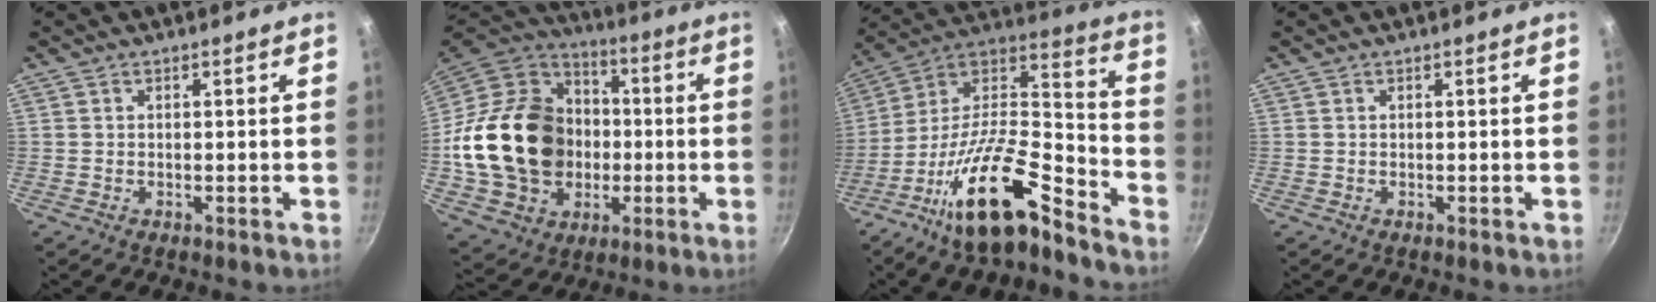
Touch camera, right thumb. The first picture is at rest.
{"total": 26.3, "force": [-2.0, 21.2, 15.4], "torque": [-0.250, 0.036, -0.021]}
{"total": 20.0, "force": [-12.6, 6.6, 14.1], "torque": [-0.224, 0.091, -0.236]}
{"total": 0.0}